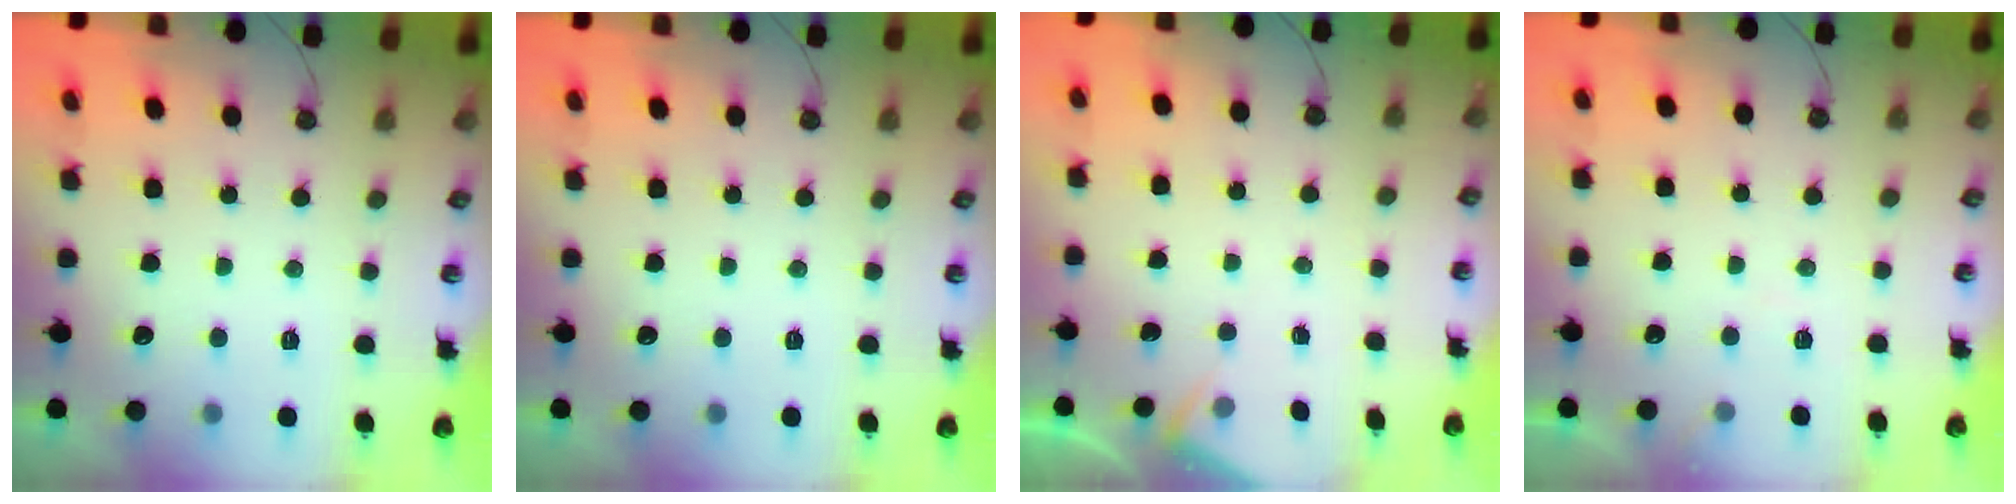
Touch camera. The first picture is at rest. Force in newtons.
{"total": 0.0}
{"total": 3.7, "press": 3.7, "slide": 0.6}
{"total": 3.4, "press": 3.3, "slide": 0.6}